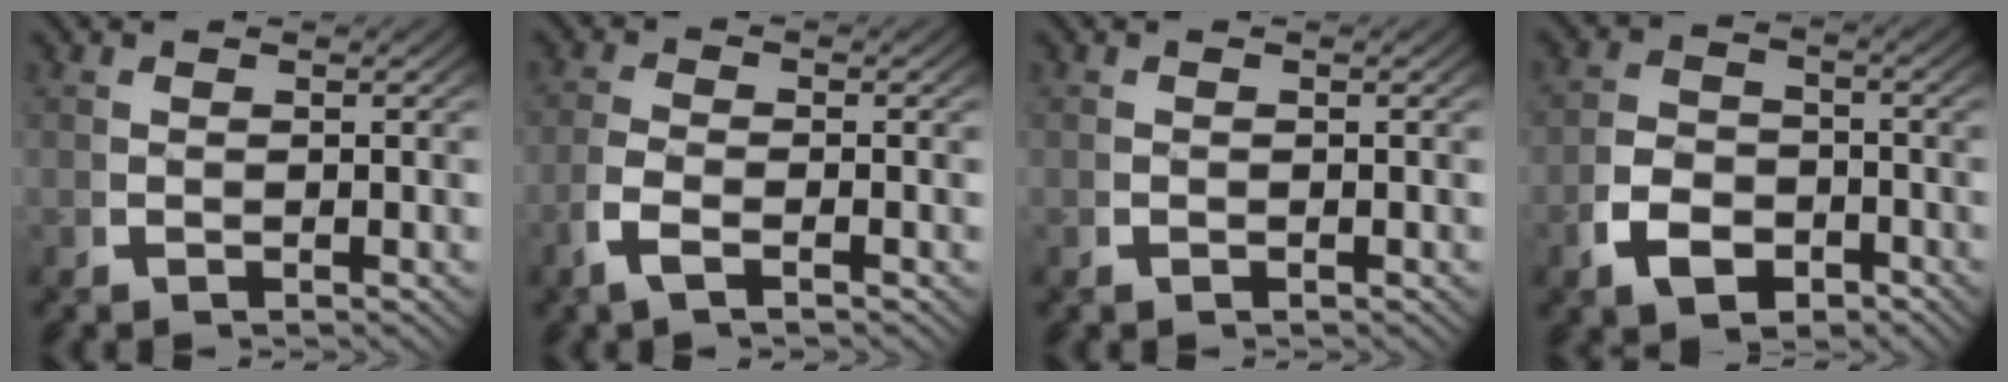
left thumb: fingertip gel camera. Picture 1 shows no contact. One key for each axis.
{"total": 2.3, "fx": -1.0, "fy": 0.8, "fz": 1.9, "tx": -0.057, "ty": -0.003, "tz": -0.021}
{"total": 0.0}
{"total": 4.8, "fx": -2.1, "fy": 3.4, "fz": 2.7, "tx": -0.043, "ty": -0.019, "tz": -0.031}